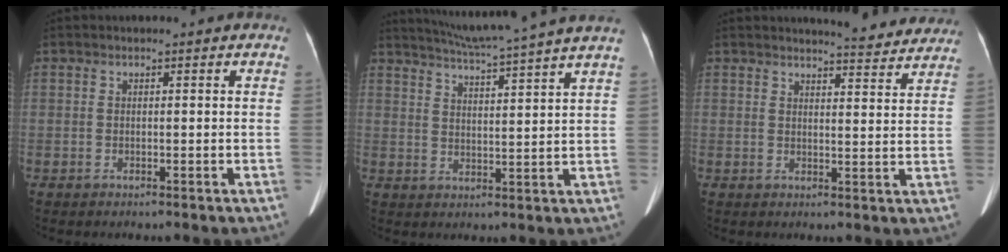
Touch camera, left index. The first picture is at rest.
{"total": 14.7, "force": [13.0, -2.1, 6.6], "torque": [-0.117, -0.015, 0.176]}
{"total": 10.1, "force": [9.8, 1.1, 2.2], "torque": [-0.016, -0.017, 0.100]}